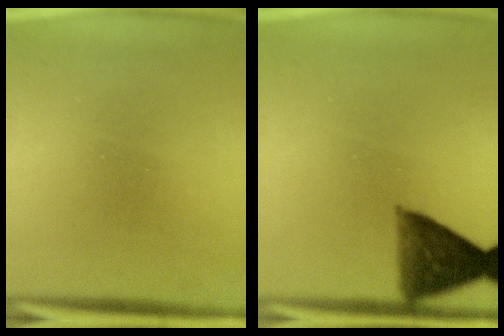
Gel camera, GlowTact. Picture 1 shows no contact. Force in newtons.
{"total": 8.2}